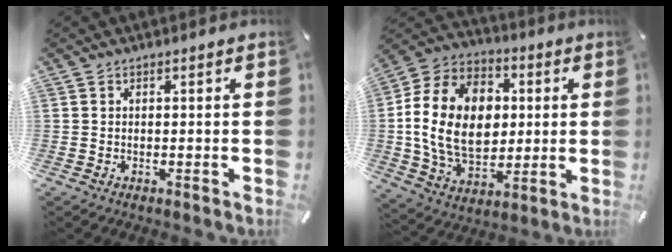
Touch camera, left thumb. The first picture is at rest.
{"total": 19.2, "force": [0.5, 14.7, 12.4], "torque": [-0.262, 0.008, 0.008]}